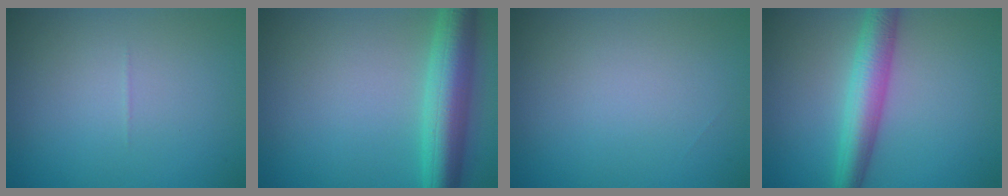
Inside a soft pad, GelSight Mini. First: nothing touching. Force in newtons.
{"total": 6.6, "press": 6.6, "slide": 0.2}
{"total": 0.0}
{"total": 4.9, "press": 4.9, "slide": 0.1}